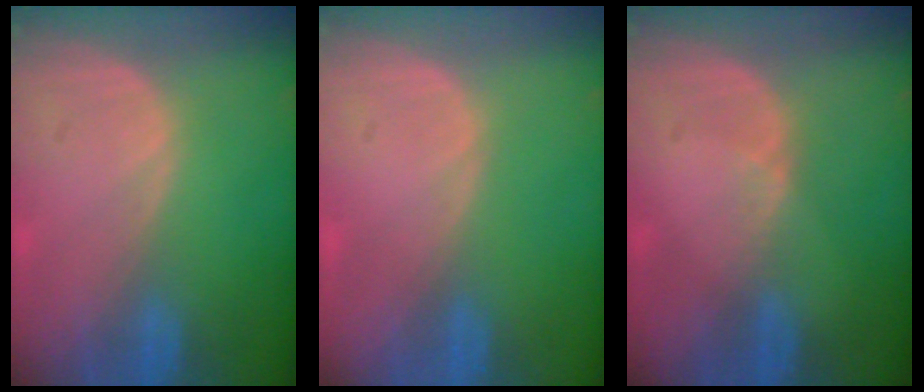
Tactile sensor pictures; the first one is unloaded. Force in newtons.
{"total": 0.0}
{"total": 1.4, "press": 0.9, "slide": 1.1}